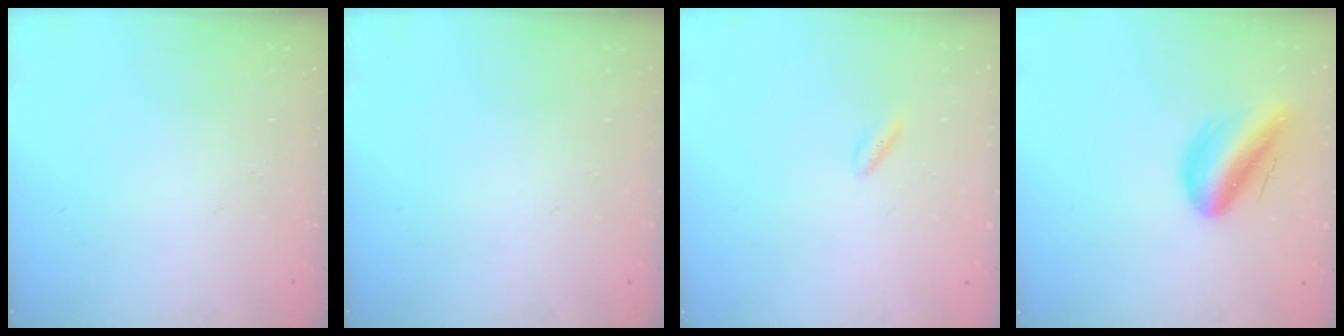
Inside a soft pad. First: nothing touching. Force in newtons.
{"total": 0.0}
{"total": 1.6, "press": 1.3, "slide": 0.8}
{"total": 12.4, "press": 11.9, "slide": 3.5}